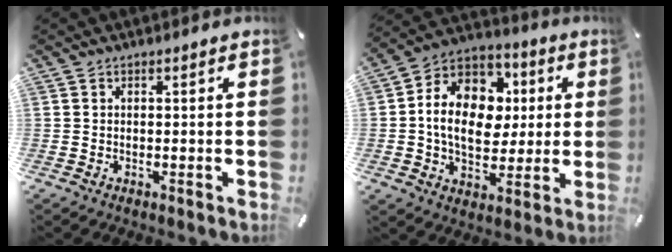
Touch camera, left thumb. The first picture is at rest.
{"total": 14.5, "force": [0.2, 11.8, 8.4], "torque": [-0.161, 0.002, 0.004]}